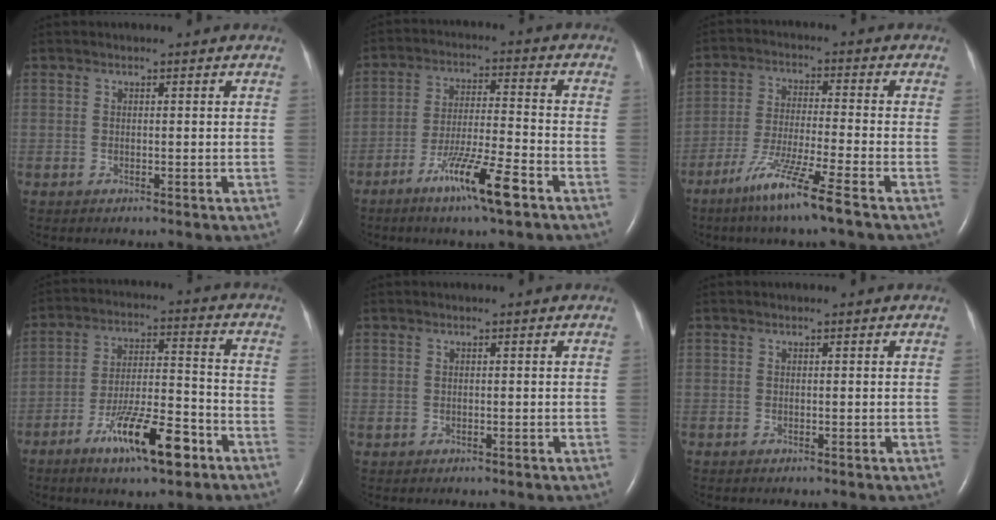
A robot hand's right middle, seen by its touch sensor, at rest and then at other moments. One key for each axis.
{"total": 9.9, "fx": -5.9, "fy": 0.0, "fz": 8.0, "tx": -0.148, "ty": -0.017, "tz": -0.105}
{"total": 9.3, "fx": -6.1, "fy": -1.2, "fz": 6.9, "tx": -0.136, "ty": -0.033, "tz": -0.120}
{"total": 12.0, "fx": -6.9, "fy": 2.2, "fz": 9.6, "tx": -0.168, "ty": -0.005, "tz": -0.115}
{"total": 0.0}
{"total": 0.0}